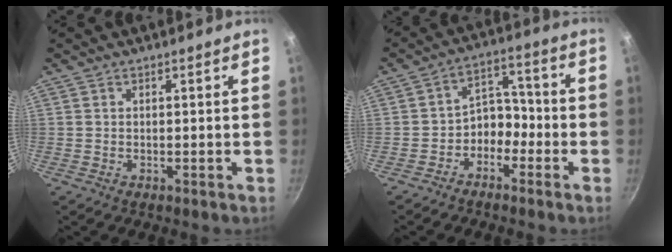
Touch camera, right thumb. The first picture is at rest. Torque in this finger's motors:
{"motor_torque": [0.17, 0.02, -0.15, -0.06, 0.00]}